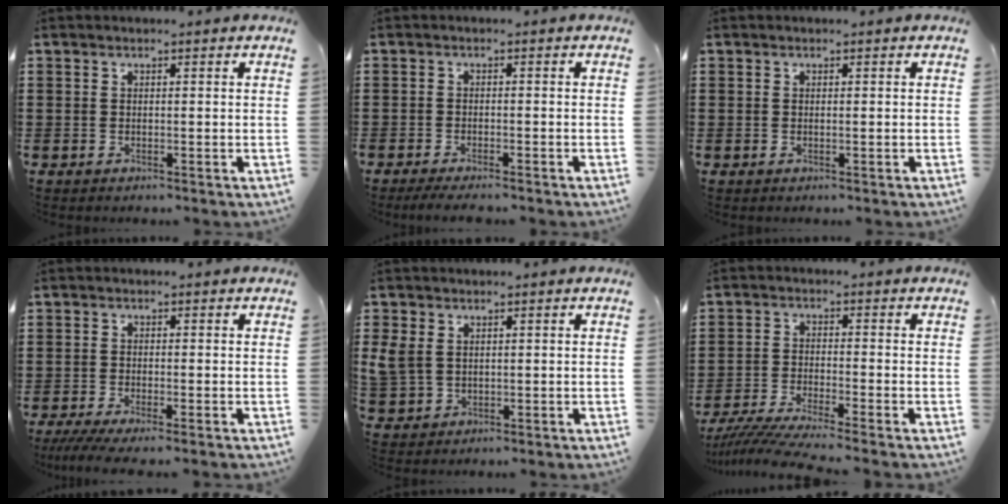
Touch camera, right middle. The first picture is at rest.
{"total": 1.8, "force": [-1.6, 0.1, 0.8], "torque": [-0.012, 0.000, -0.031]}
{"total": 0.0}
{"total": 2.1, "force": [-1.5, -0.1, 1.4], "torque": [-0.031, -0.006, -0.031]}
{"total": 3.5, "force": [1.2, 2.7, 1.9], "torque": [-0.063, 0.004, 0.019]}
{"total": 4.9, "force": [-4.5, -0.5, 1.8], "torque": [-0.052, -0.023, -0.092]}